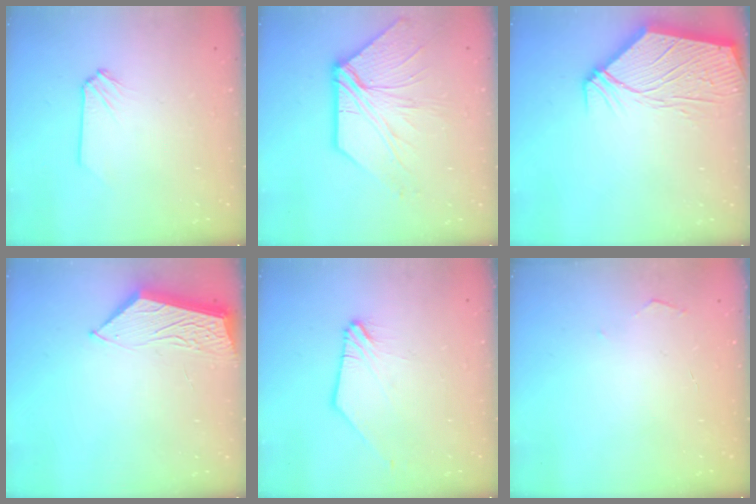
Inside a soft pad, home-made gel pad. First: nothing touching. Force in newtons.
{"total": 12.5, "press": 12.5, "slide": 1.1}
{"total": 12.7, "press": 12.7, "slide": 1.4}
{"total": 4.5, "press": 4.4, "slide": 0.4}
{"total": 1.1, "press": 1.0, "slide": 0.3}
{"total": 2.8, "press": 2.8, "slide": 0.4}